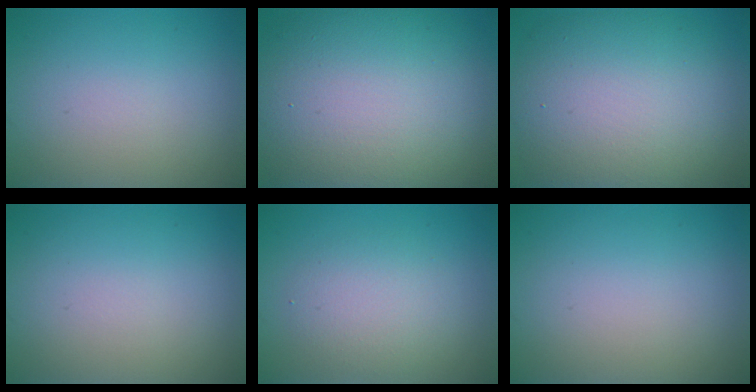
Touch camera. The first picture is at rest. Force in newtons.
{"total": 15.5, "press": 15.5, "slide": 1.0}
{"total": 12.0, "press": 12.0, "slide": 0.5}
{"total": 0.0}
{"total": 3.2, "press": 3.2, "slide": 0.1}
{"total": 0.0}